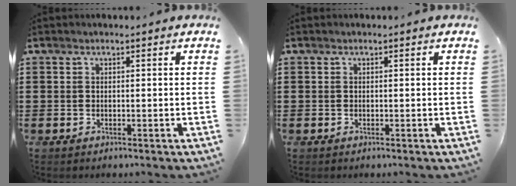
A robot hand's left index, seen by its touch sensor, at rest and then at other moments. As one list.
[{"total": 0.0}]